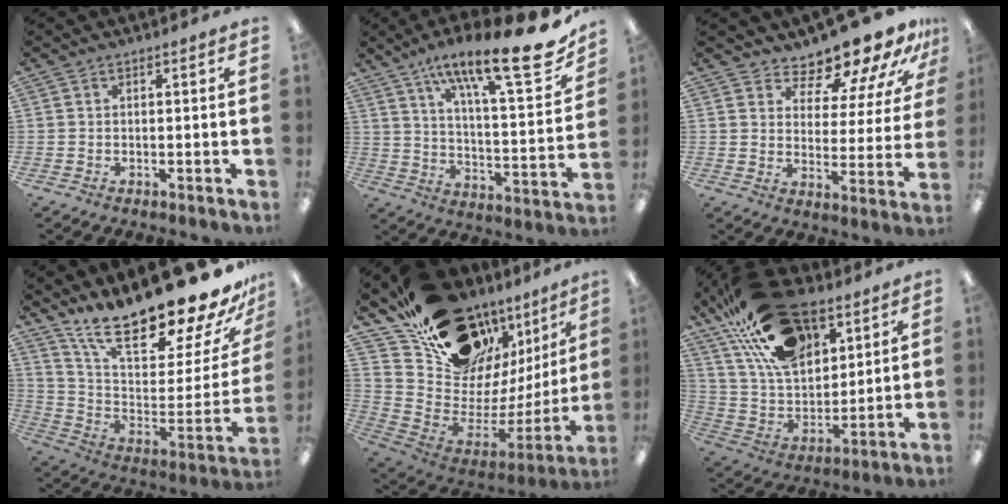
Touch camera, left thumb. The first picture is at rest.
{"total": 23.5, "force": [16.2, 5.7, 16.1], "torque": [-0.236, -0.111, 0.254]}
{"total": 13.9, "force": [12.5, 4.1, 4.6], "torque": [-0.073, -0.105, 0.213]}
{"total": 23.3, "force": [19.1, 5.0, 12.4], "torque": [-0.190, -0.149, 0.314]}
{"total": 19.4, "force": [15.3, 9.6, 6.9], "torque": [-0.109, -0.132, 0.293]}
{"total": 25.2, "force": [15.2, 13.4, 15.0], "torque": [-0.277, -0.067, 0.275]}